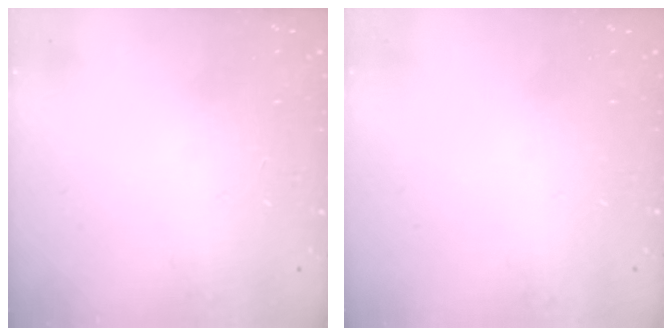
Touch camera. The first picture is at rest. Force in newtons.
{"total": 0.0}